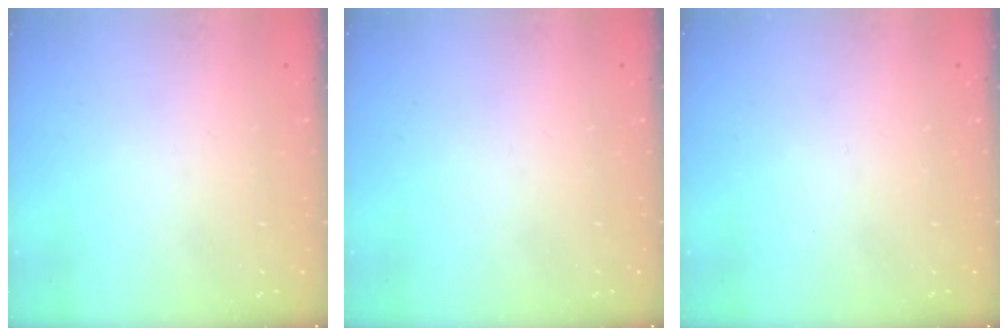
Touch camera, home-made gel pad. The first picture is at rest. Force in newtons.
{"total": 0.0}
{"total": 0.0}